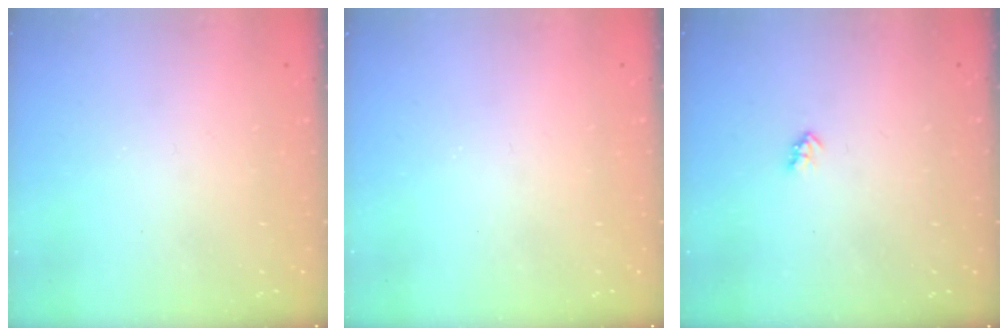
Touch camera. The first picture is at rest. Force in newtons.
{"total": 0.0}
{"total": 2.0, "press": 2.0, "slide": 0.3}